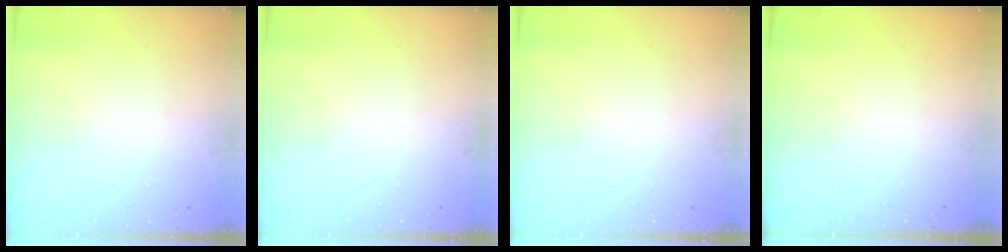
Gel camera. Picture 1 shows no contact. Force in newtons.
{"total": 0.0}
{"total": 0.0}
{"total": 0.0}